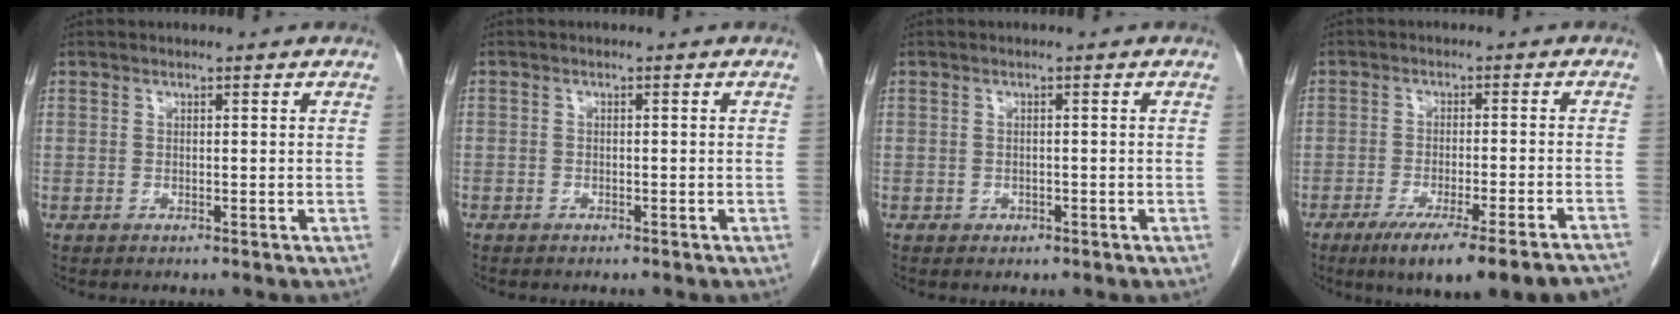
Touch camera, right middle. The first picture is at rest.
{"total": 0.8, "force": [-0.6, 0.5, 0.1], "torque": [-0.009, 0.003, -0.012]}
{"total": 0.8, "force": [-0.3, 0.7, 0.3], "torque": [-0.006, 0.002, 0.000]}
{"total": 17.6, "force": [-14.3, 0.7, 10.2], "torque": [-0.092, -0.022, -0.193]}